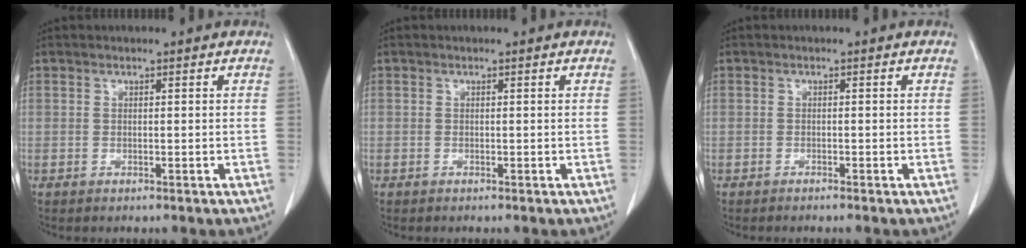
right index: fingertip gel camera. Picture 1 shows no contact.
{"total": 0.0}
{"total": 1.1, "force": [-0.9, -0.2, 0.5], "torque": [-0.011, 0.001, -0.013]}